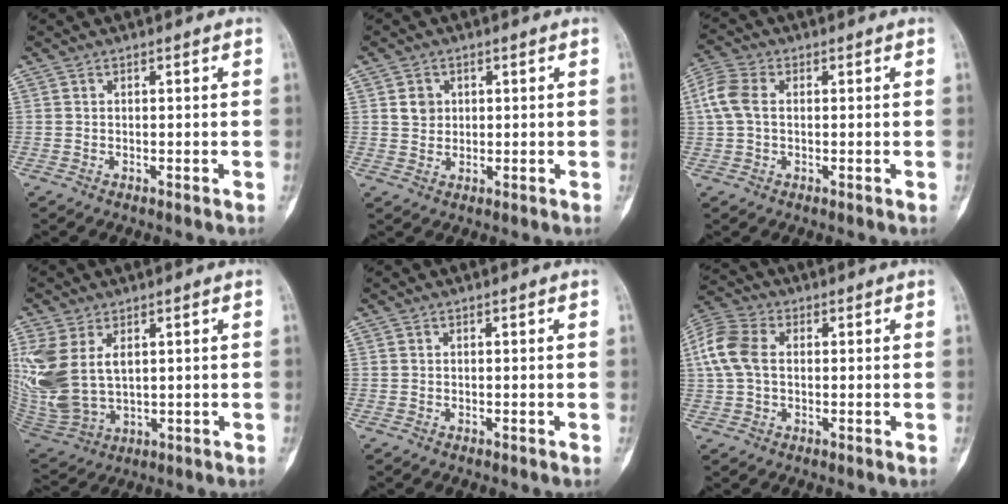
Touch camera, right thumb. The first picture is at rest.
{"total": 3.0, "force": [0.9, 2.6, 1.2], "torque": [-0.006, -0.004, 0.018]}
{"total": 6.3, "force": [0.8, 4.2, 4.6], "torque": [-0.121, 0.019, 0.011]}
{"total": 14.5, "force": [3.4, 9.0, 10.8], "torque": [-0.253, -0.013, 0.089]}
{"total": 0.0}
{"total": 9.2, "force": [1.1, 6.2, 6.7], "torque": [-0.157, 0.022, 0.019]}